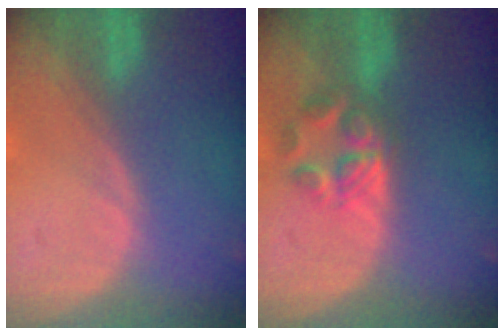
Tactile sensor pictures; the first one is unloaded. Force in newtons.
{"total": 5.7, "press": 4.9, "slide": 3.0}